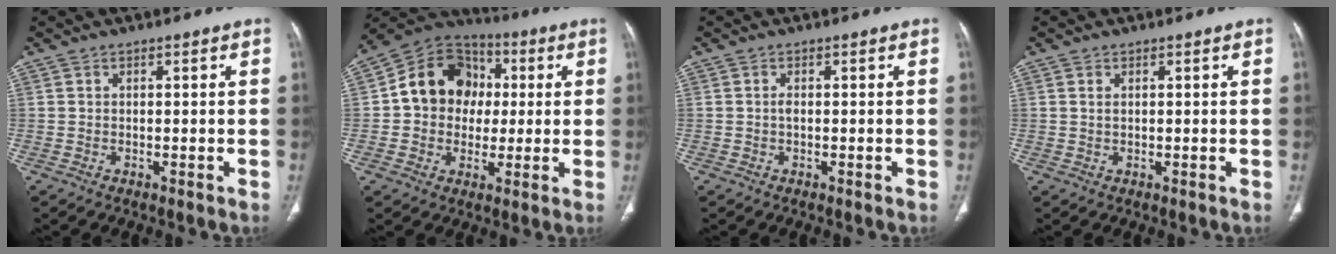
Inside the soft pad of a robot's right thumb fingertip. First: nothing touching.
{"total": 14.8, "force": [1.3, 12.5, 7.7], "torque": [-0.087, 0.025, 0.011]}
{"total": 0.9, "force": [0.0, 0.4, 0.8], "torque": [-0.017, 0.000, -0.001]}
{"total": 0.9, "force": [0.4, 0.5, 0.7], "torque": [-0.017, 0.002, 0.011]}